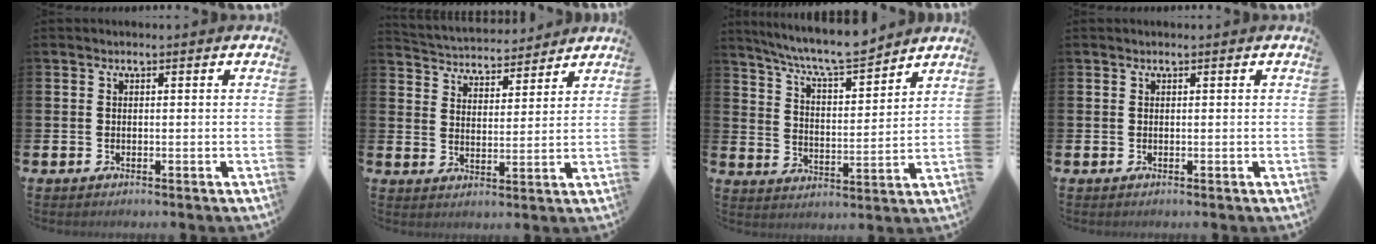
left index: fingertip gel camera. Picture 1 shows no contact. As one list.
[{"total": 4.4, "force": [4.2, 1.1, -0.2], "torque": [-0.023, -0.031, 0.073]}, {"total": 8.3, "force": [7.8, 0.6, 2.7], "torque": [-0.076, -0.050, 0.138]}, {"total": 0.0}]